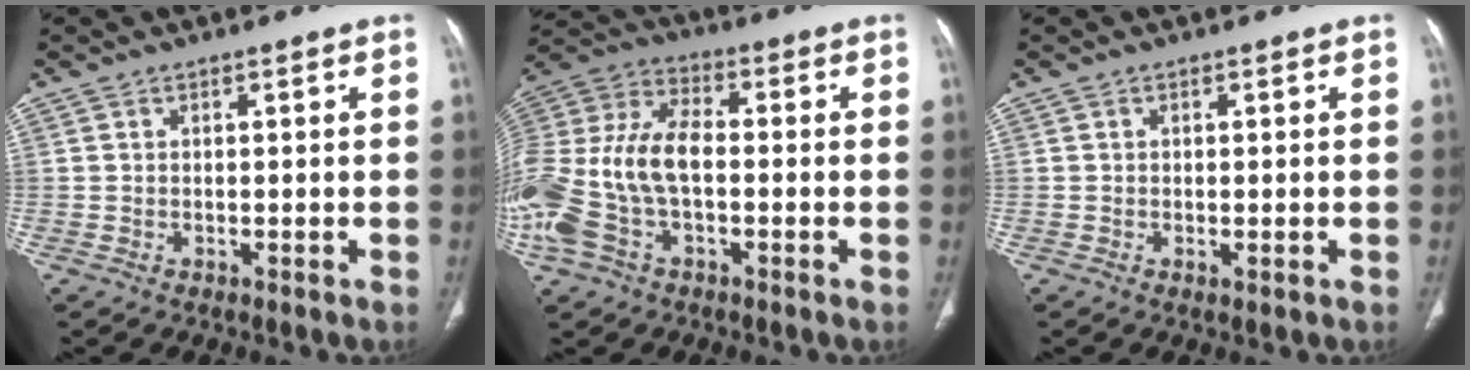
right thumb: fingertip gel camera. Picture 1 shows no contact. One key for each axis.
{"total": 20.0, "fx": -3.0, "fy": 11.9, "fz": 15.8, "tx": -0.377, "ty": 0.030, "tz": -0.054}
{"total": 0.9, "fx": -0.2, "fy": 0.3, "fz": 0.9, "tx": -0.016, "ty": -0.004, "tz": -0.003}